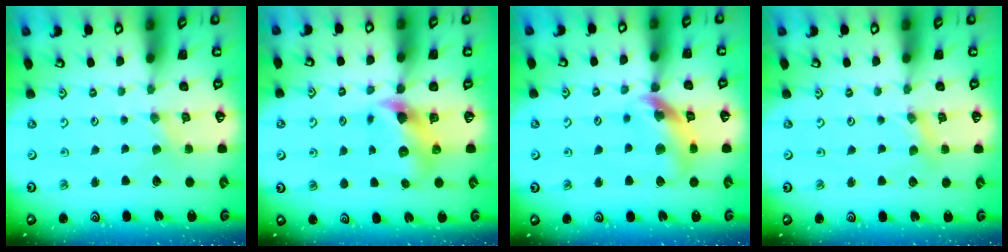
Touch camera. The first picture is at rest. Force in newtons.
{"total": 7.7, "press": 7.6, "slide": 0.6}
{"total": 13.8, "press": 13.7, "slide": 1.6}
{"total": 1.9, "press": 1.9, "slide": 0.3}